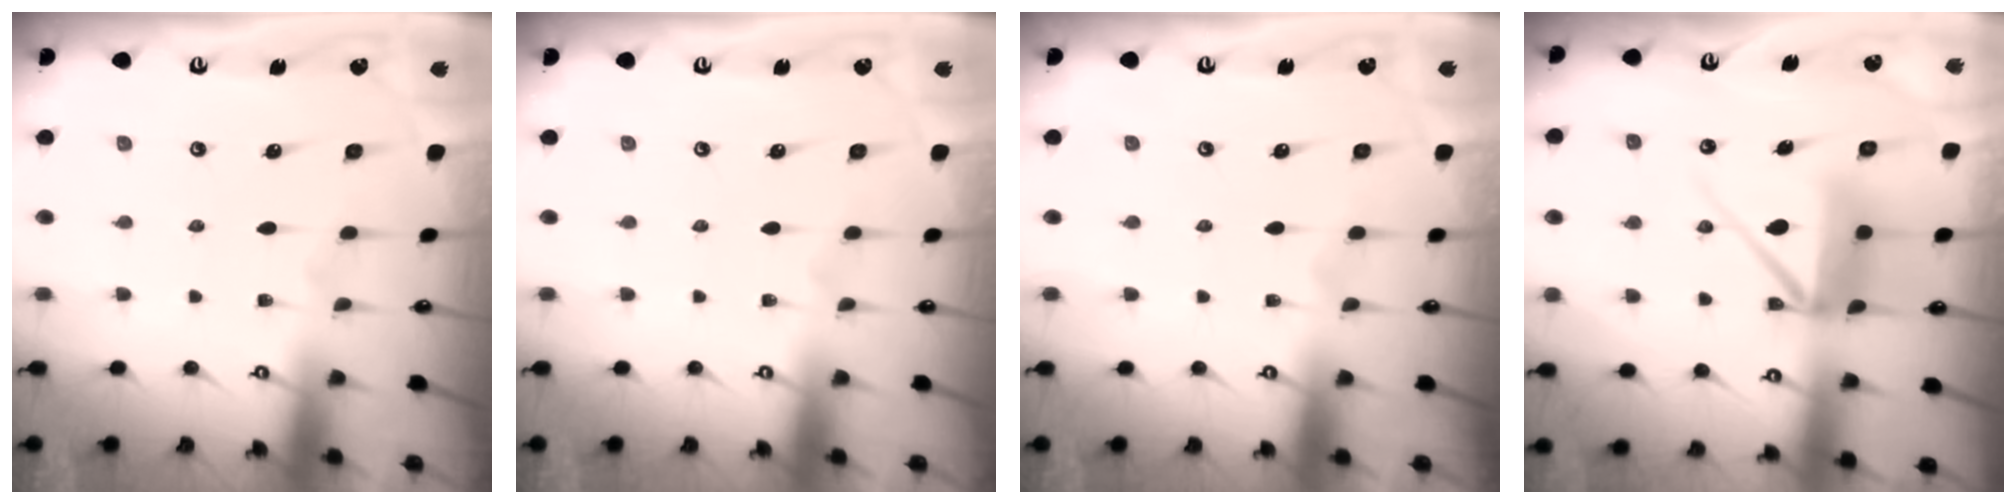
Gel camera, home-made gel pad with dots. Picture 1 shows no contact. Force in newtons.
{"total": 0.0}
{"total": 0.0}
{"total": 11.4, "press": 11.3, "slide": 1.5}